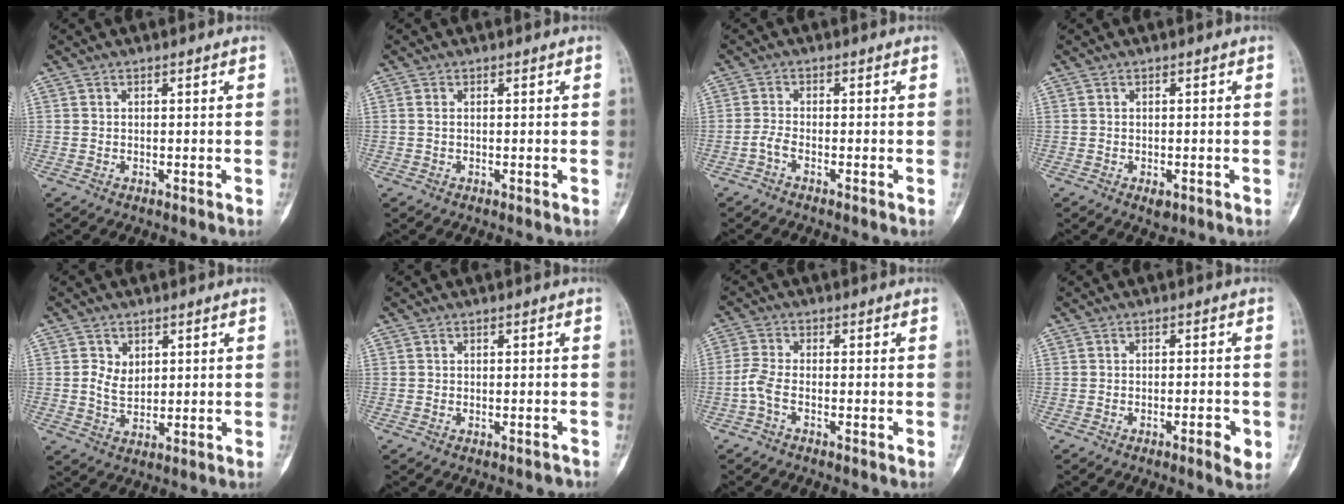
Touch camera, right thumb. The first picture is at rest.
{"total": 0.5, "force": [0.1, 0.4, 0.4], "torque": [-0.009, 0.002, 0.003]}
{"total": 1.8, "force": [-1.1, 0.4, 1.3], "torque": [-0.033, 0.003, -0.028]}
{"total": 1.5, "force": [-0.6, 0.9, 1.0], "torque": [-0.009, -0.002, -0.003]}
{"total": 4.0, "force": [1.3, 3.1, 2.3], "torque": [-0.026, -0.012, 0.029]}
{"total": 1.1, "force": [-0.9, 0.5, 0.1], "torque": [-0.004, 0.010, -0.012]}
{"total": 3.3, "force": [-1.5, 1.1, 2.7], "torque": [-0.072, 0.005, -0.039]}
{"total": 3.6, "force": [-1.5, 1.0, 3.1], "torque": [-0.045, 0.004, -0.021]}